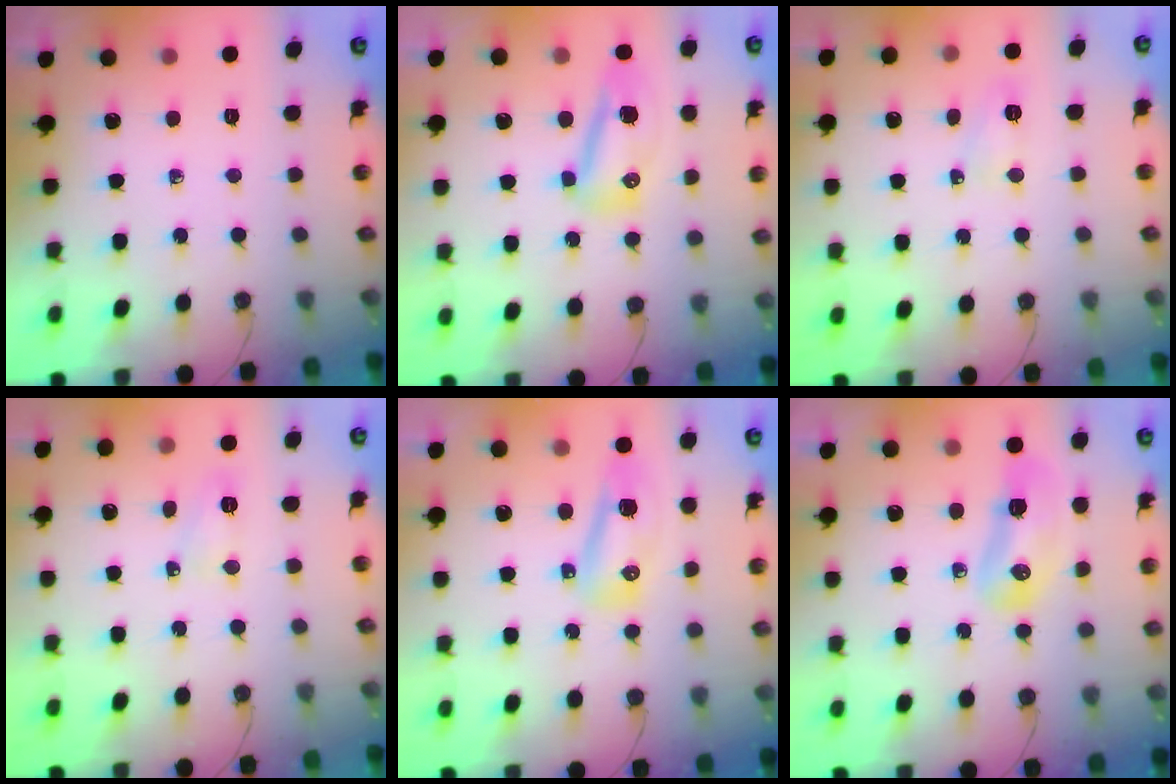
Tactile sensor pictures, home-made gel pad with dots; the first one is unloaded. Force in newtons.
{"total": 17.5, "press": 12.1, "slide": 12.6}
{"total": 3.9, "press": 3.8, "slide": 0.7}
{"total": 3.9, "press": 3.8, "slide": 0.7}
{"total": 8.4, "press": 8.3, "slide": 1.5}
{"total": 9.9, "press": 9.8, "slide": 0.9}